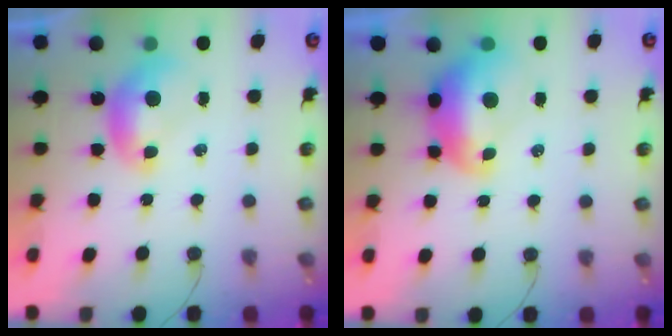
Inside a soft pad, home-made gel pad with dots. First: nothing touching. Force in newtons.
{"total": 2.9, "press": 2.8, "slide": 0.7}